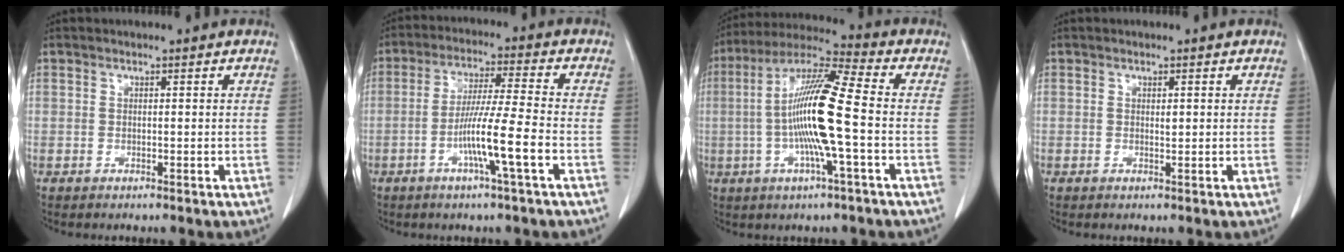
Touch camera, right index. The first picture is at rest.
{"total": 9.4, "force": [-3.3, -0.9, 8.8], "torque": [-0.164, -0.006, -0.064]}
{"total": 14.5, "force": [-1.7, 0.2, 14.4], "torque": [-0.276, 0.003, -0.044]}
{"total": 0.8, "force": [0.2, 0.3, 0.7], "torque": [-0.013, -0.002, 0.003]}